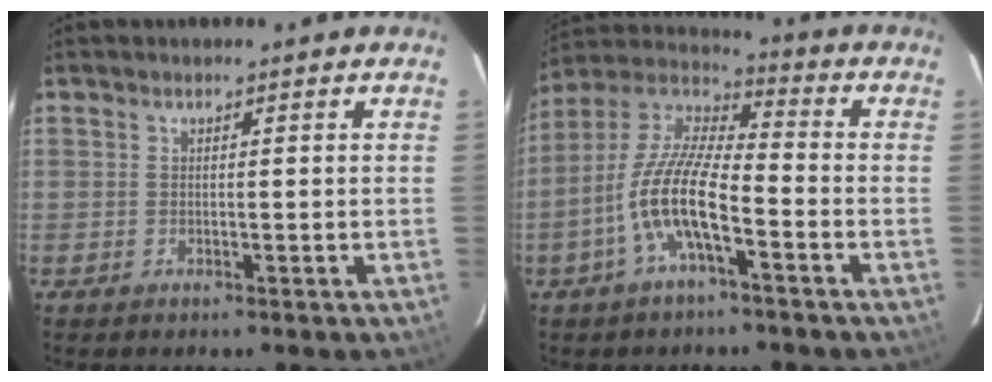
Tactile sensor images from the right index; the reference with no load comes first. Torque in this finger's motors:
{"motor_torque": [1.31, -0.83, 0.85, 0.21]}